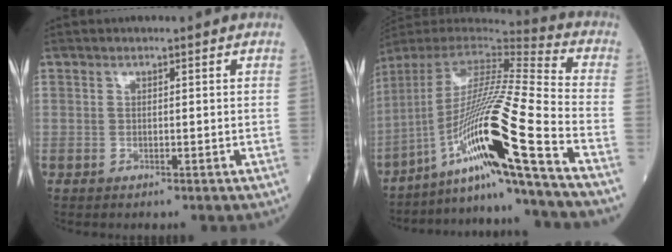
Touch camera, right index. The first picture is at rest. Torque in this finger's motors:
{"motor_torque": [1.40, -0.74, 1.06, 0.21]}